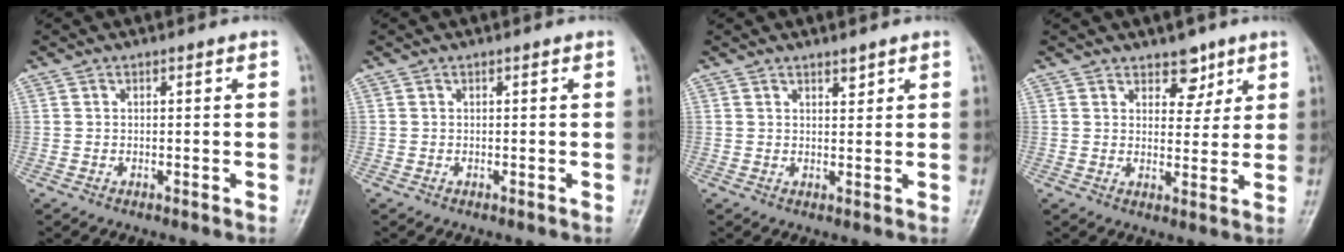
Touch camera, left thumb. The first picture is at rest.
{"total": 0.0}
{"total": 1.7, "force": [1.3, 0.6, 0.9], "torque": [-0.007, -0.010, 0.021]}
{"total": 4.9, "force": [3.3, 3.0, 2.1], "torque": [0.003, -0.020, 0.049]}